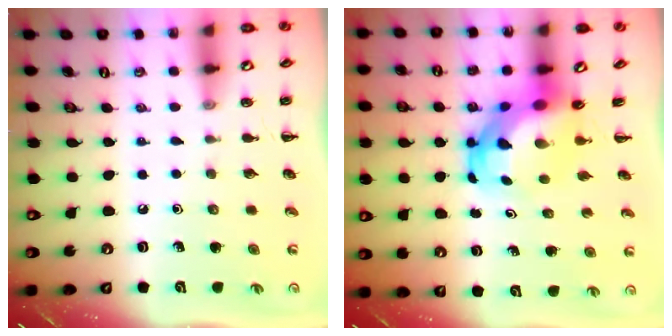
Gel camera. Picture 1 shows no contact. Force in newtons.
{"total": 6.2, "press": 5.9, "slide": 1.6}